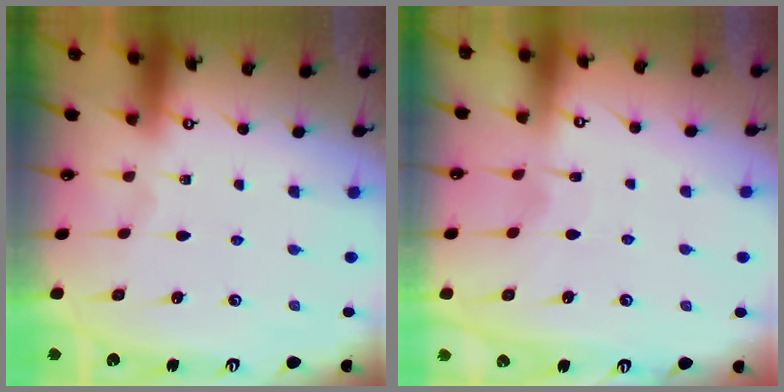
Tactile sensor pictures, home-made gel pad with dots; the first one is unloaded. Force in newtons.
{"total": 3.9, "press": 3.9, "slide": 0.4}